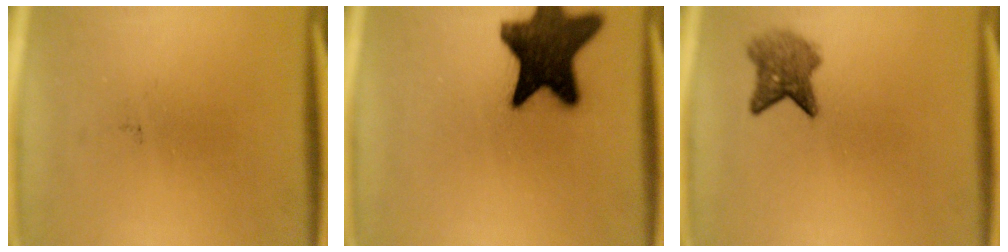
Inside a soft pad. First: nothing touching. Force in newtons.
{"total": 17.7}
{"total": 4.5}